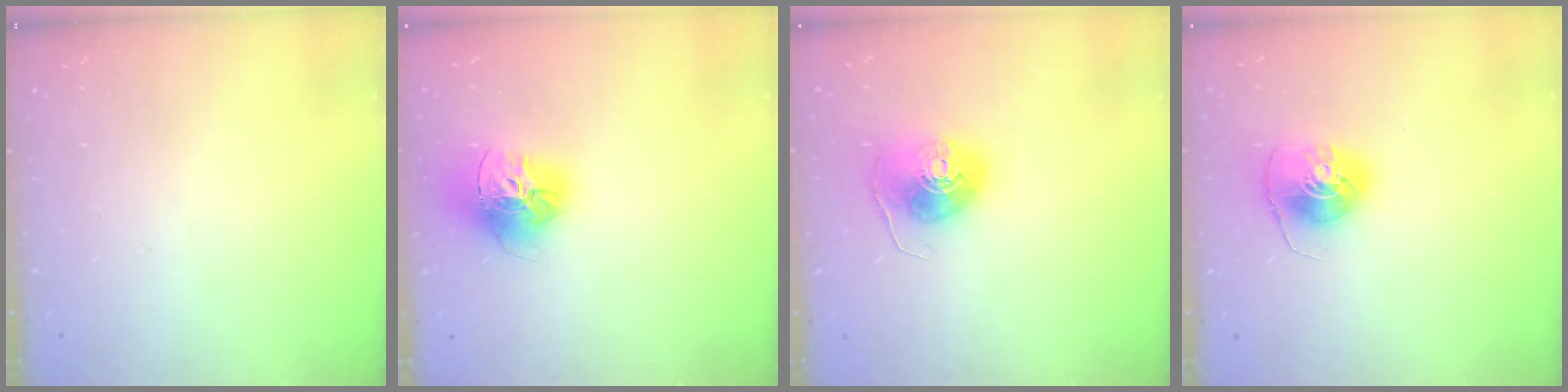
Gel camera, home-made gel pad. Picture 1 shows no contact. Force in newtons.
{"total": 15.7, "press": 15.6, "slide": 1.7}
{"total": 8.5, "press": 8.4, "slide": 1.2}
{"total": 8.3, "press": 8.3, "slide": 0.4}